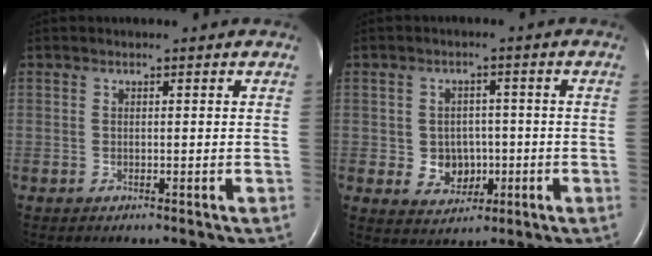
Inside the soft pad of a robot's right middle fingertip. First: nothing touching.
{"total": 5.0, "force": [-0.9, 4.3, 2.5], "torque": [-0.037, 0.011, -0.003]}